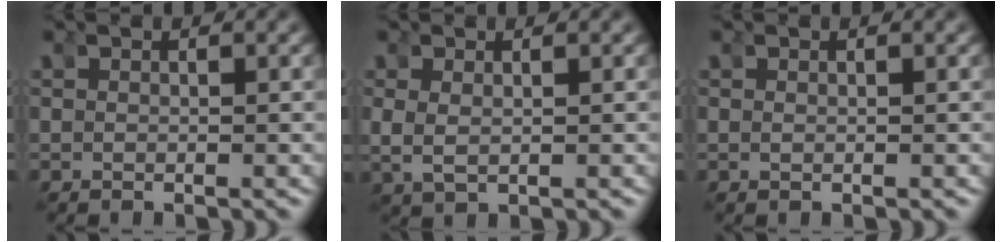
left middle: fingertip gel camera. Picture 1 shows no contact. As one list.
[{"total": 1.3, "force": [1.0, -0.9, -0.1], "torque": [-0.008, 0.006, 0.020]}, {"total": 0.8, "force": [0.0, -0.8, -0.1], "torque": [0.006, 0.005, 0.001]}]